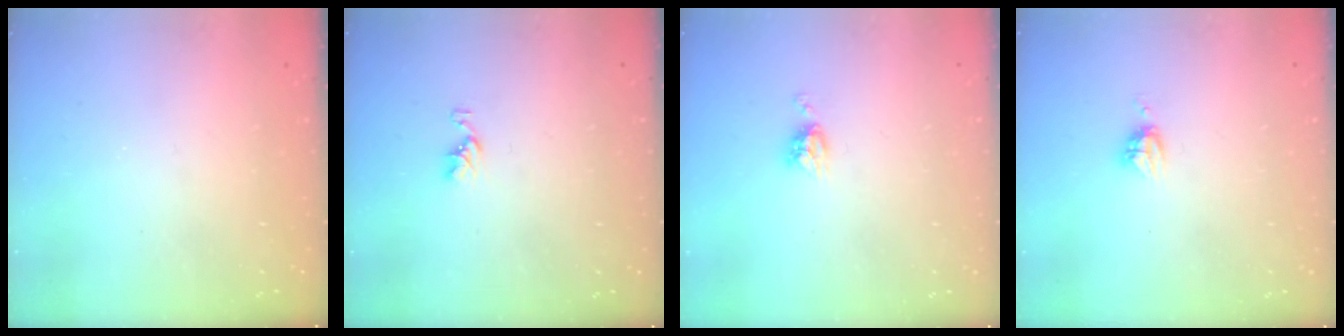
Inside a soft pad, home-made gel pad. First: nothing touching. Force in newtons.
{"total": 3.3, "press": 3.3, "slide": 0.5}
{"total": 4.9, "press": 4.9, "slide": 0.1}
{"total": 3.8, "press": 3.7, "slide": 0.4}